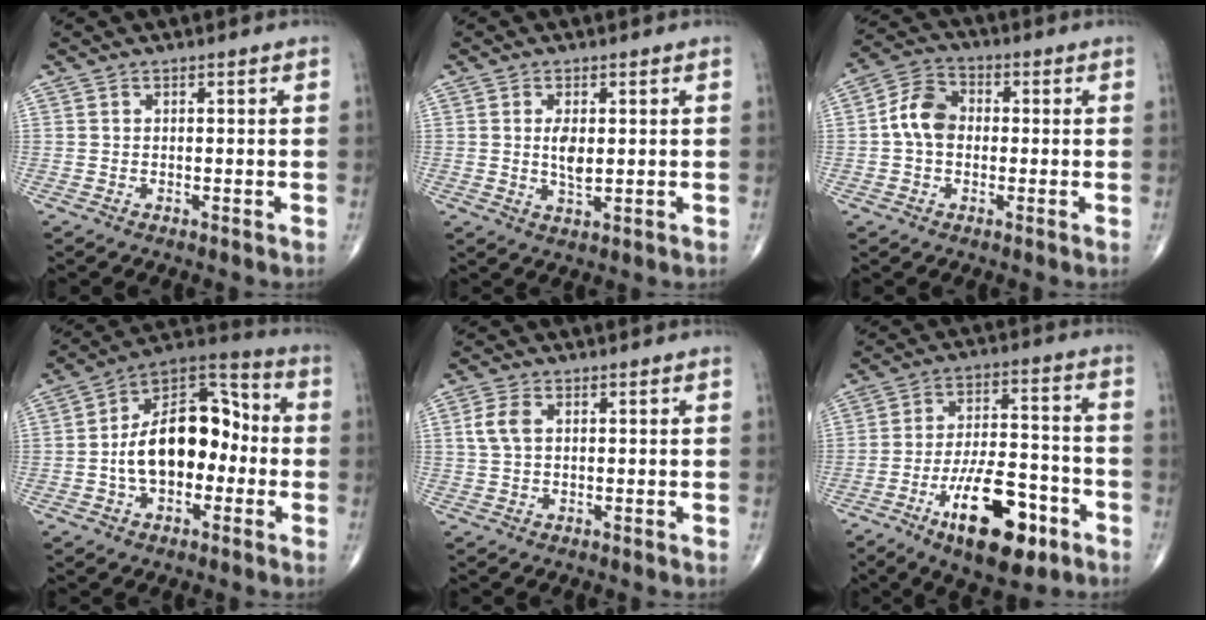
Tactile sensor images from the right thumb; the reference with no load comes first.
{"total": 4.1, "force": [0.5, 1.8, 3.6], "torque": [-0.065, -0.010, 0.011]}
{"total": 7.7, "force": [-0.2, 5.7, 5.1], "torque": [-0.086, 0.024, -0.015]}
{"total": 17.7, "force": [-1.7, 10.7, 14.0], "torque": [-0.204, 0.044, -0.038]}
{"total": 4.1, "force": [0.9, 2.5, 3.1], "torque": [-0.072, 0.006, 0.018]}
{"total": 17.3, "force": [-8.6, 7.0, 13.3], "torque": [-0.198, 0.047, -0.133]}